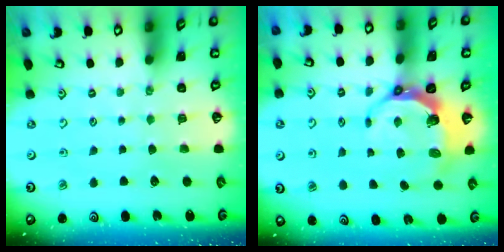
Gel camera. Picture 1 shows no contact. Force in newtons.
{"total": 7.0, "press": 5.5, "slide": 4.3}